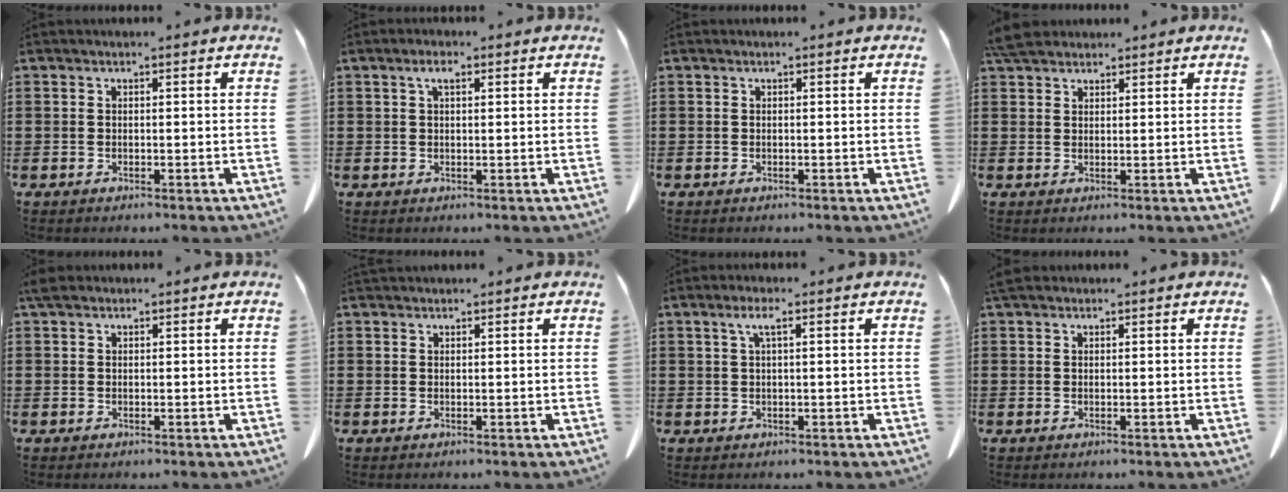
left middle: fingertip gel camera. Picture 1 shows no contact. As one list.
[{"total": 2.2, "force": [0.9, 0.7, 1.9], "torque": [-0.040, 0.003, 0.015]}, {"total": 0.0}, {"total": 4.0, "force": [3.6, 1.2, 1.4], "torque": [-0.037, -0.003, 0.072]}, {"total": 1.3, "force": [1.0, 0.6, 0.5], "torque": [-0.015, 0.002, 0.019]}, {"total": 0.9, "force": [0.9, 0.2, 0.1], "torque": [-0.004, -0.002, 0.018]}, {"total": 2.2, "force": [0.8, 0.2, 2.0], "torque": [-0.041, 0.003, 0.014]}, {"total": 1.2, "force": [1.0, 0.4, 0.5], "torque": [-0.013, 0.001, 0.021]}]